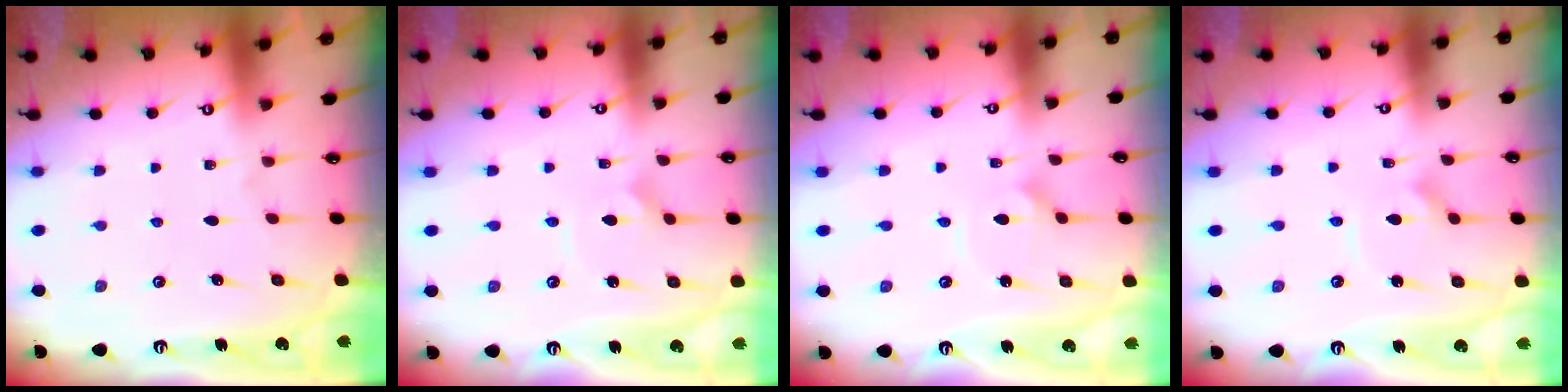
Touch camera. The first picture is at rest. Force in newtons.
{"total": 2.7, "press": 2.7, "slide": 0.1}
{"total": 2.1, "press": 2.1, "slide": 0.1}
{"total": 2.8, "press": 2.8, "slide": 0.3}